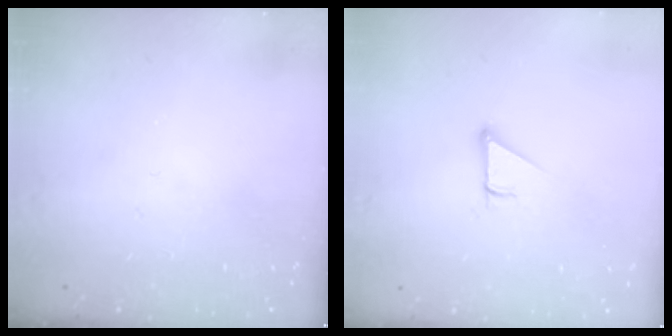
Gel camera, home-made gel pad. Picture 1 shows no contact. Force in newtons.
{"total": 3.0, "press": 3.0, "slide": 0.2}